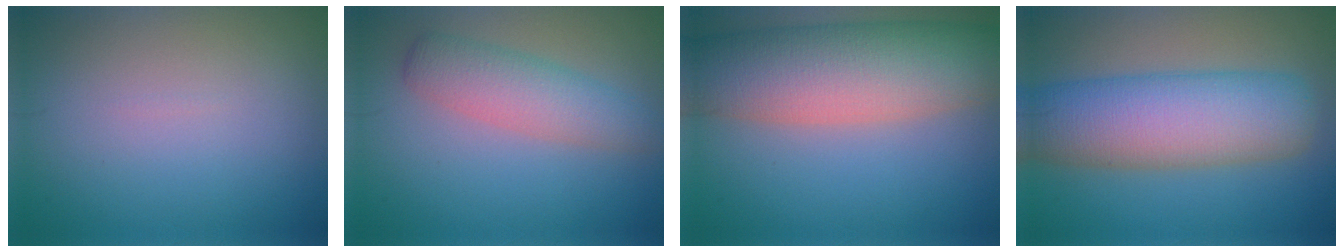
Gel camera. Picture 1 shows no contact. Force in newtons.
{"total": 4.1, "press": 4.1, "slide": 0.1}
{"total": 10.8, "press": 10.7, "slide": 0.5}
{"total": 9.8, "press": 9.8, "slide": 0.4}